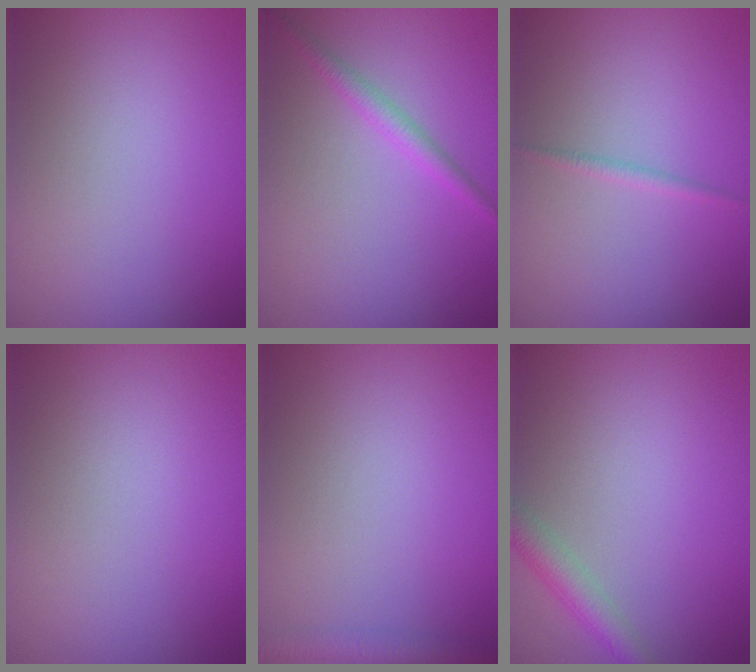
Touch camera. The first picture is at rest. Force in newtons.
{"total": 1.7, "press": 1.7, "slide": 0.1}
{"total": 0.8, "press": 0.8, "slide": 0.0}
{"total": 0.0}
{"total": 1.8, "press": 1.8, "slide": 0.1}
{"total": 2.7, "press": 2.7, "slide": 0.1}